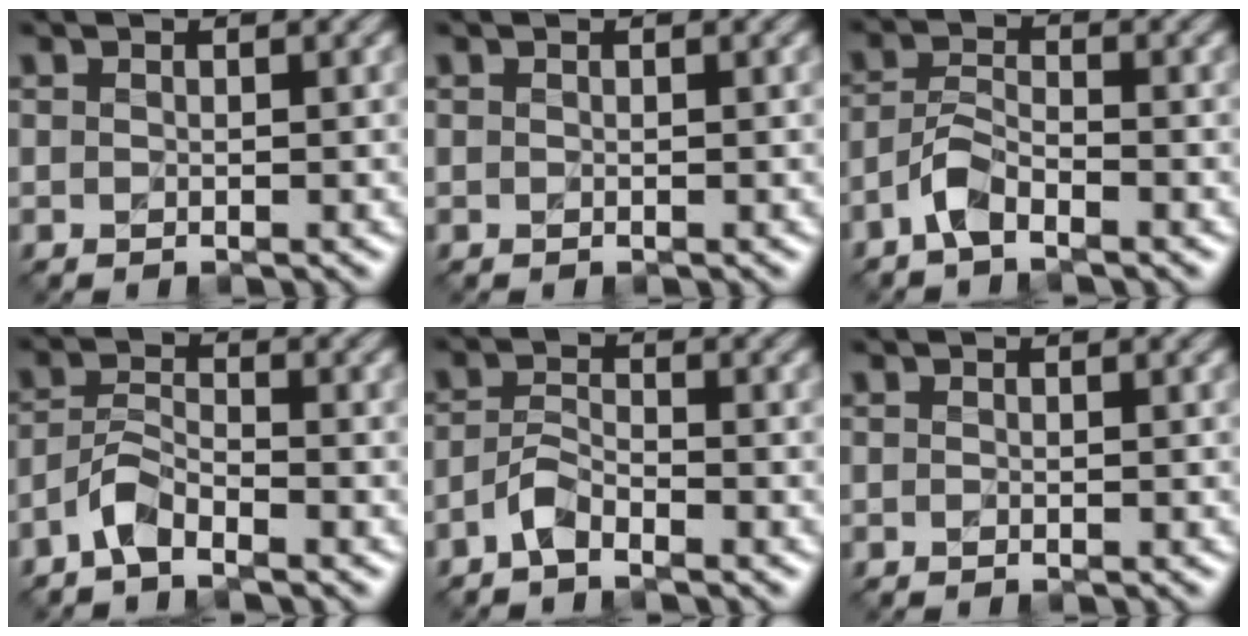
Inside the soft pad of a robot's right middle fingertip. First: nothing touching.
{"total": 0.0}
{"total": 2.7, "force": [-1.9, 0.8, 1.7], "torque": [-0.036, 0.006, -0.046]}
{"total": 2.7, "force": [-2.1, 0.7, 1.5], "torque": [-0.032, 0.007, -0.050]}
{"total": 2.2, "force": [-1.7, 0.6, 1.2], "torque": [-0.028, 0.005, -0.040]}
{"total": 0.0}